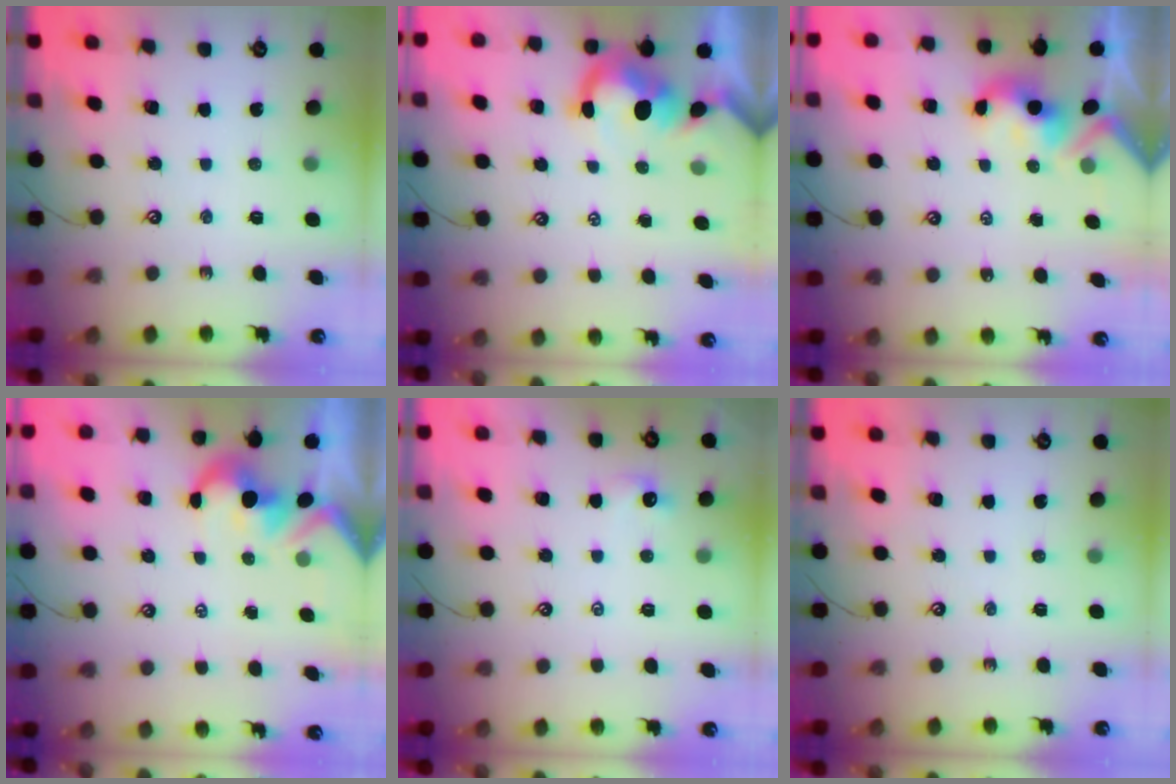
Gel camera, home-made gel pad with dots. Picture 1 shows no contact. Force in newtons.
{"total": 2.8, "press": 2.6, "slide": 0.9}
{"total": 3.1, "press": 3.0, "slide": 0.4}
{"total": 1.7, "press": 1.4, "slide": 1.0}
{"total": 0.9, "press": 0.8, "slide": 0.4}
{"total": 0.0}